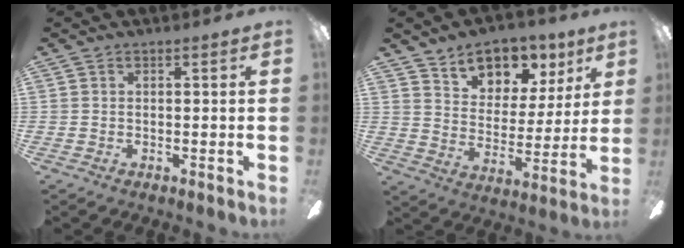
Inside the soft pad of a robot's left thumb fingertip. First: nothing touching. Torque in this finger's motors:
{"motor_torque": [0.04, 0.12, 0.15, -0.35, 0.10]}